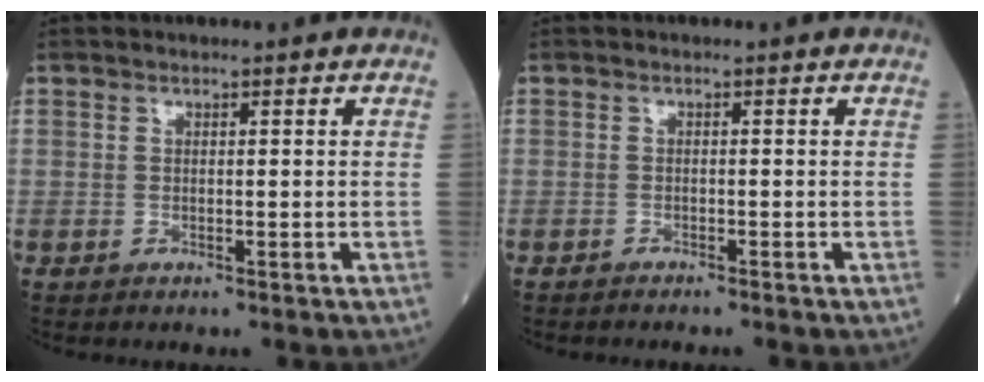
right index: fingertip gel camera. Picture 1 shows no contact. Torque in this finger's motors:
{"motor_torque": [-0.15, -0.04, 0.07, -0.02]}